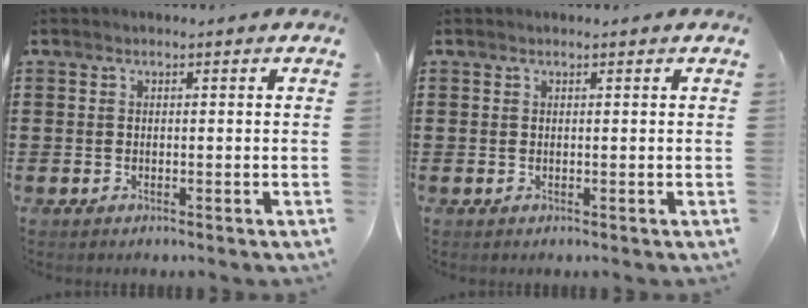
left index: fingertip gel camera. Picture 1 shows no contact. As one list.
[{"total": 0.0}]